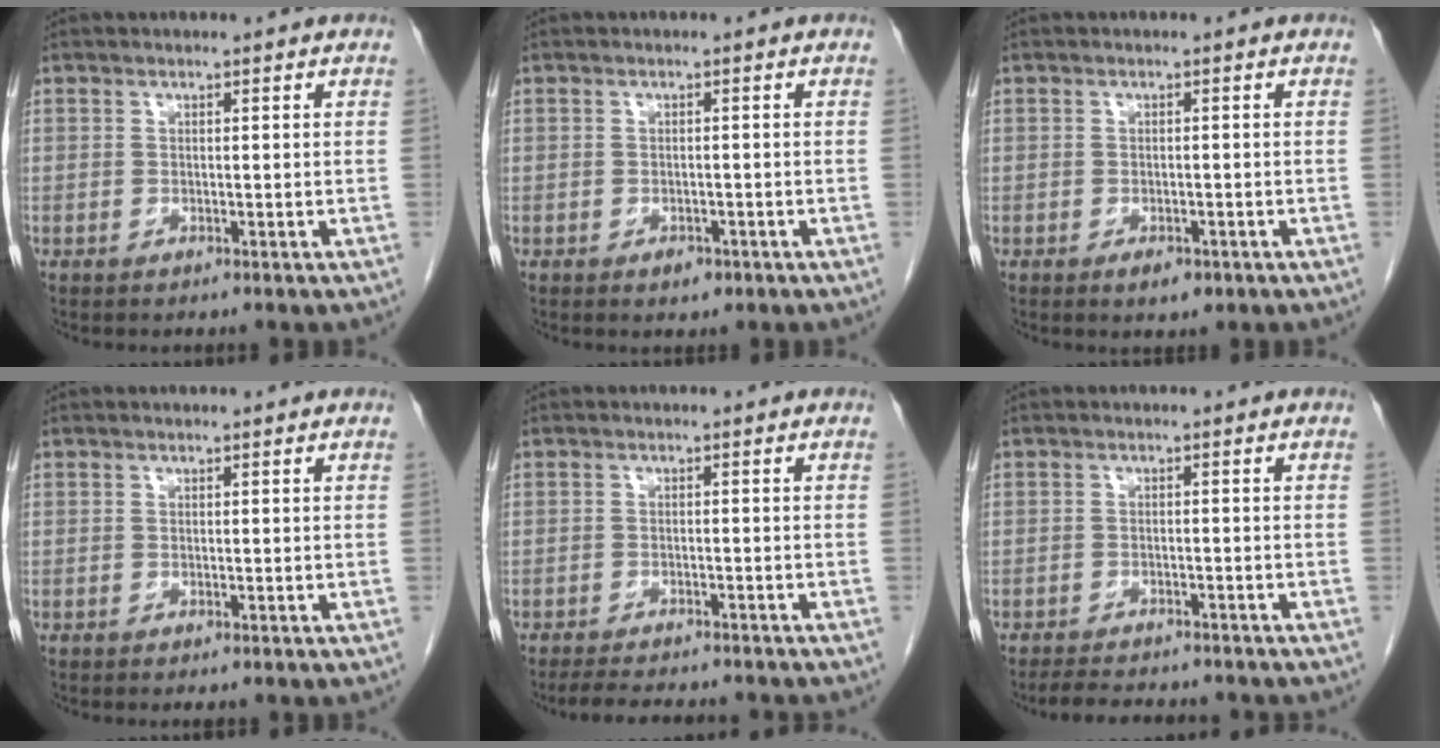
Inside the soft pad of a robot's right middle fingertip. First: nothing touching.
{"total": 1.7, "force": [-1.0, 1.1, 0.9], "torque": [-0.010, 0.003, -0.008]}
{"total": 2.3, "force": [-1.4, 1.1, 1.6], "torque": [-0.022, 0.001, -0.012]}
{"total": 0.0}
{"total": 9.4, "force": [-8.5, 1.7, 3.7], "torque": [-0.055, -0.011, -0.113]}
{"total": 8.4, "force": [-7.6, 1.9, 3.1], "torque": [-0.048, -0.006, -0.102]}